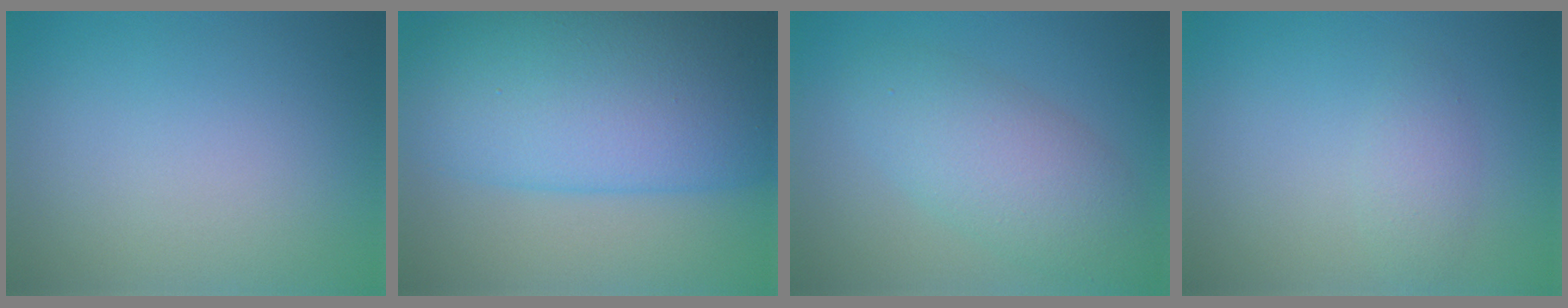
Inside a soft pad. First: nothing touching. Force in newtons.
{"total": 14.1, "press": 14.1, "slide": 0.4}
{"total": 5.3, "press": 5.3, "slide": 0.2}
{"total": 1.5, "press": 1.5, "slide": 0.0}